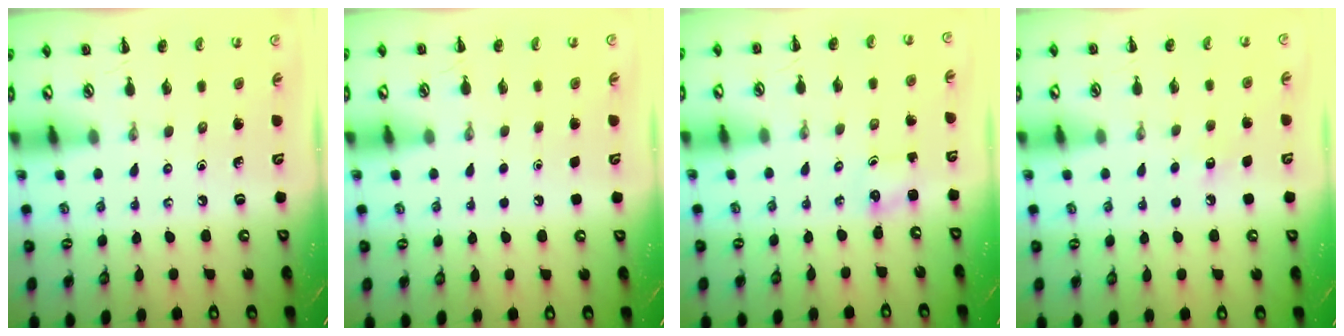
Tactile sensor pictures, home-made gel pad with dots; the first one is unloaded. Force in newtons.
{"total": 1.8, "press": 1.8, "slide": 0.1}
{"total": 1.1, "press": 1.0, "slide": 0.1}
{"total": 4.8, "press": 4.6, "slide": 1.2}